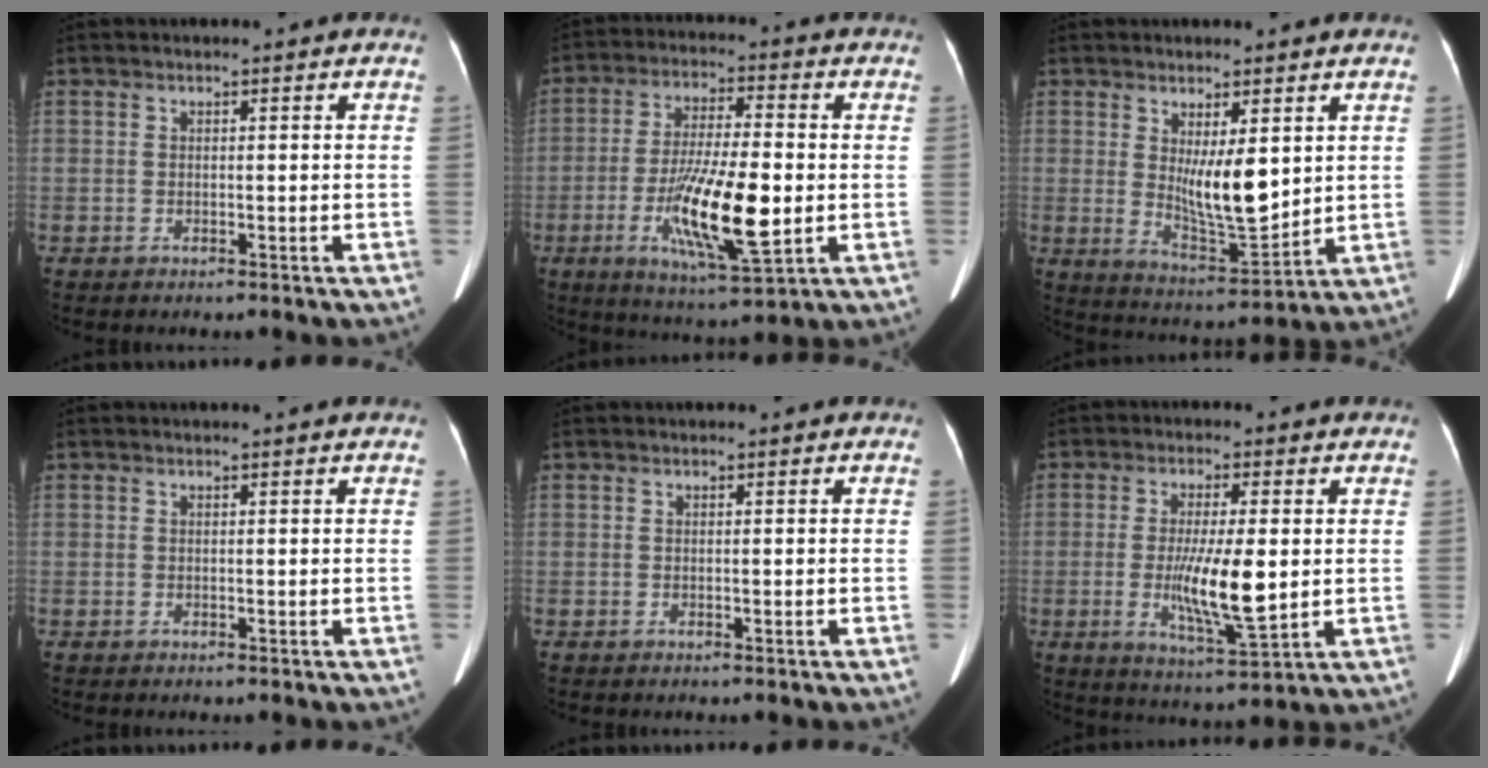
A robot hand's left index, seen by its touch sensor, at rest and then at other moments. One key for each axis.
{"total": 14.2, "fx": -2.9, "fy": 2.5, "fz": 13.7, "tx": -0.252, "ty": -0.016, "tz": -0.047}
{"total": 8.6, "fx": 1.9, "fy": 2.3, "fz": 8.1, "tx": -0.139, "ty": -0.019, "tz": 0.044}
{"total": 0.0}
{"total": 0.0}
{"total": 9.6, "fx": -0.5, "fy": 1.6, "fz": 9.5, "tx": -0.175, "ty": -0.020, "tz": -0.007}